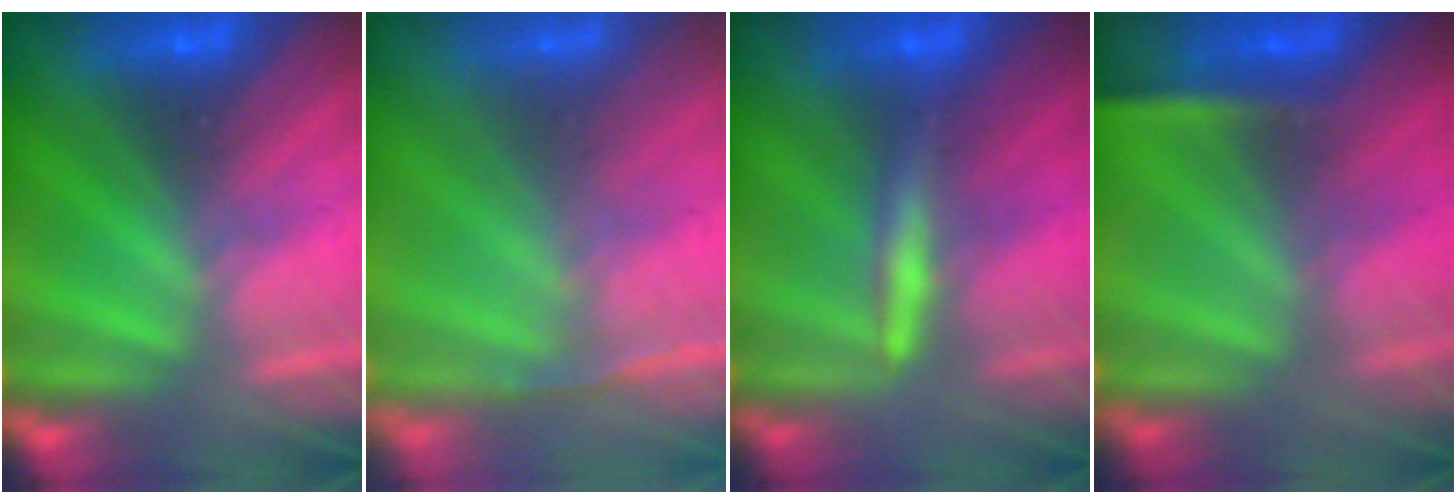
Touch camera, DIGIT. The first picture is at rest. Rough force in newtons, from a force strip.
{"total": 1.1}
{"total": 2.4}
{"total": 2.9}